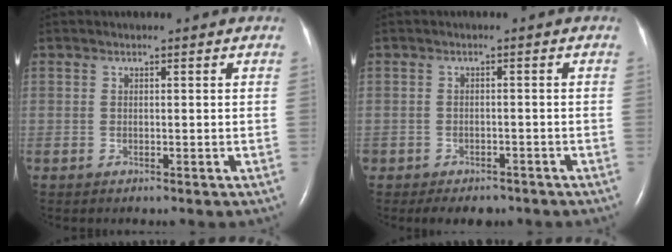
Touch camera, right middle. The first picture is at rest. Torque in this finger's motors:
{"motor_torque": [0.11, -0.08, -0.03, 0.00]}